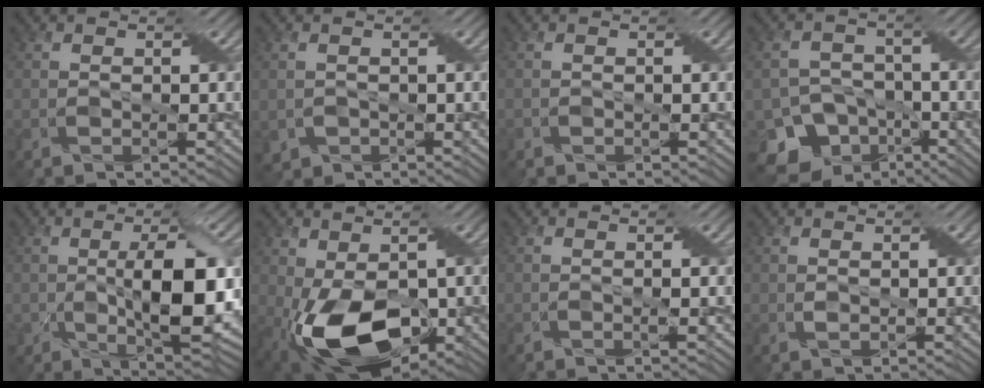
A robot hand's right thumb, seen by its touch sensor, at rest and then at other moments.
{"total": 1.7, "force": [-0.5, 1.5, 0.3], "torque": [-0.018, -0.010, -0.007]}
{"total": 0.7, "force": [-0.4, 0.5, 0.0], "torque": [-0.001, -0.002, -0.005]}
{"total": 10.9, "force": [-6.9, 7.9, 3.0], "torque": [-0.069, -0.013, -0.111]}
{"total": 10.1, "force": [-0.5, 3.9, 9.3], "torque": [-0.157, -0.007, -0.002]}
{"total": 12.5, "force": [-3.7, 7.1, 9.6], "torque": [-0.193, -0.028, -0.060]}
{"total": 1.0, "force": [0.0, -0.1, 1.0], "torque": [-0.021, 0.005, 0.000]}
{"total": 0.6, "force": [0.3, 0.5, 0.3], "torque": [-0.009, -0.001, 0.009]}